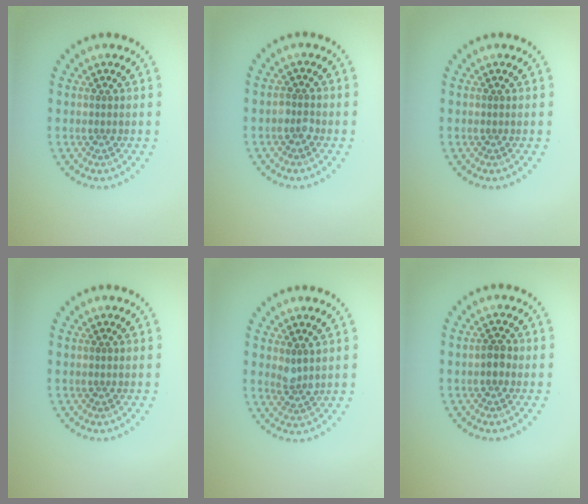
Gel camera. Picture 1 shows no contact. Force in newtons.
{"total": 1.1, "press": 1.1, "slide": 0.2}
{"total": 0.0}
{"total": 0.0}
{"total": 1.7, "press": 1.4, "slide": 1.0}
{"total": 1.4, "press": 1.4, "slide": 0.1}